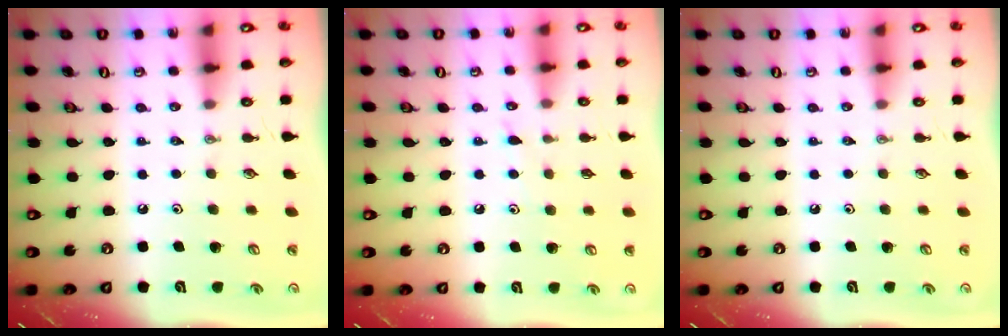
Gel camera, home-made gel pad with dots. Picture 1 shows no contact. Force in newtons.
{"total": 7.9, "press": 7.9, "slide": 0.6}
{"total": 0.0}